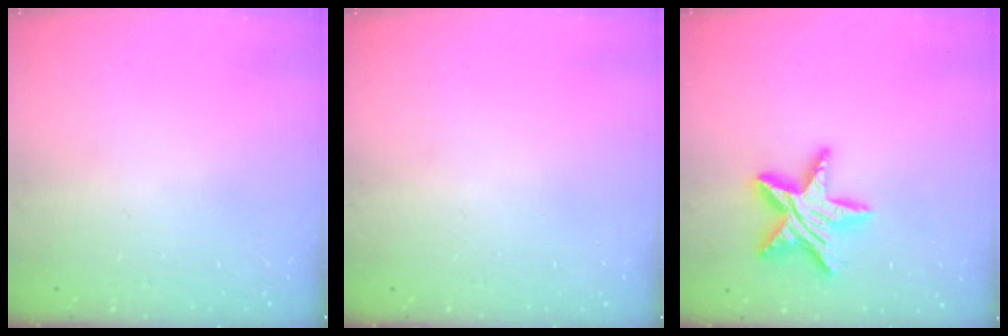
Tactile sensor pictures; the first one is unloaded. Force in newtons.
{"total": 0.0}
{"total": 14.5, "press": 14.5, "slide": 0.8}